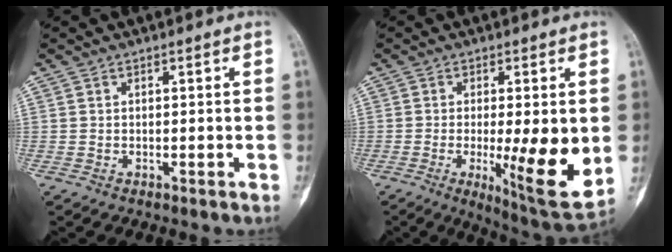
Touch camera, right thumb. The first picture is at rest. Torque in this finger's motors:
{"motor_torque": [0.84, 2.06, 0.56, 0.02, 0.11]}